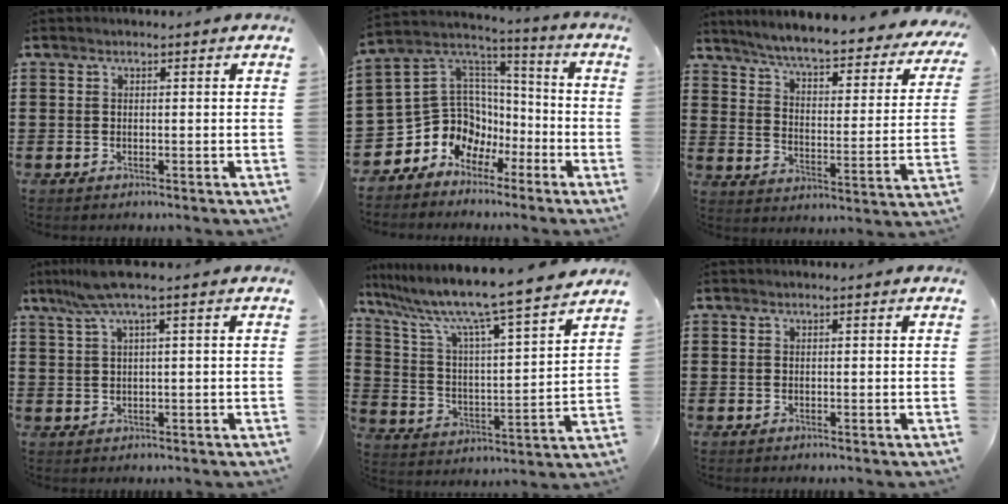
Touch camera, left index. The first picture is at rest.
{"total": 8.9, "force": [-3.8, 8.0, 0.8], "torque": [-0.062, -0.015, -0.069]}
{"total": 5.4, "force": [5.0, -0.4, 2.2], "torque": [-0.065, -0.041, 0.078]}
{"total": 4.5, "force": [1.9, 0.2, 4.1], "torque": [-0.096, -0.001, 0.028]}
{"total": 9.4, "force": [8.1, -0.5, 4.7], "torque": [-0.127, -0.067, 0.127]}
{"total": 0.0}